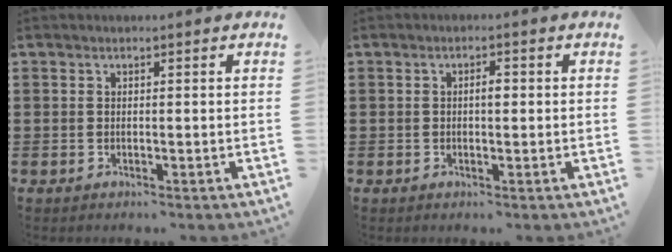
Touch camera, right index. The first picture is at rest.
{"total": 1.7, "force": [0.0, 0.5, 1.6], "torque": [-0.031, 0.001, -0.002]}